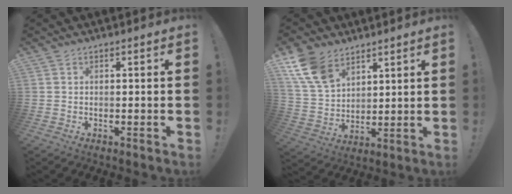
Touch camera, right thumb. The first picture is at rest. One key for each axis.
{"total": 13.5, "fx": 8.5, "fy": 8.2, "fz": 6.5, "tx": -0.136, "ty": -0.040, "tz": 0.167}